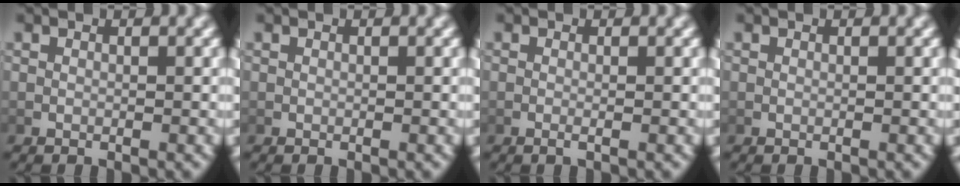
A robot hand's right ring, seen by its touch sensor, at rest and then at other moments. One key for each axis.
{"total": 0.0}
{"total": 0.8, "fx": -0.3, "fy": -0.1, "fz": 0.7, "tx": -0.015, "ty": -0.002, "tz": -0.006}
{"total": 0.0}